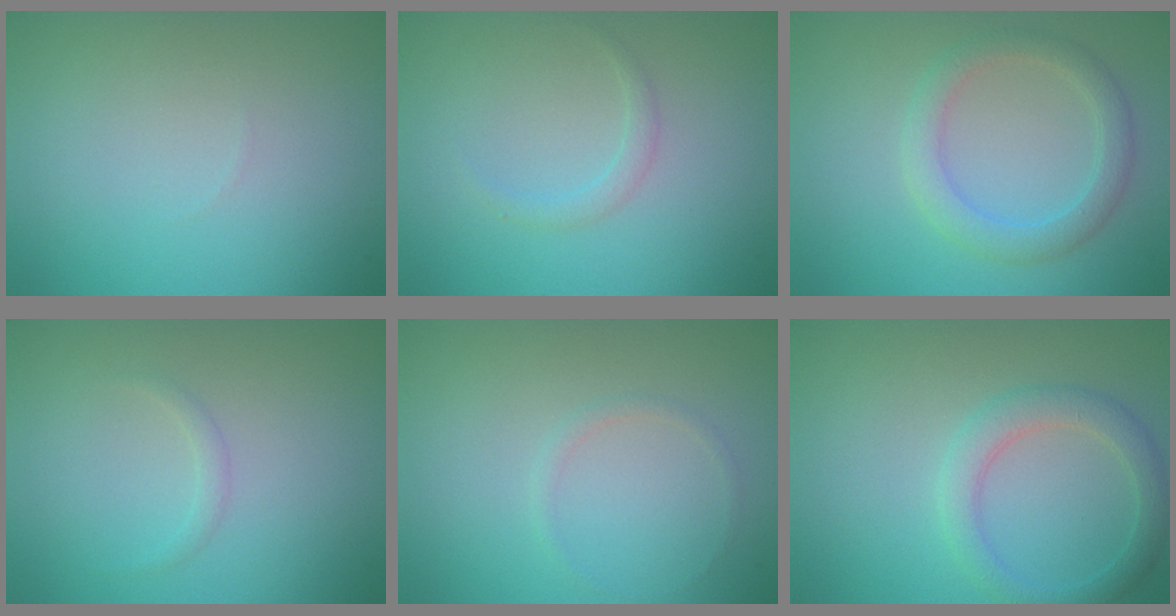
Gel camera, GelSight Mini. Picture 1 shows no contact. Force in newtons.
{"total": 1.0, "press": 1.0, "slide": 0.1}
{"total": 2.9, "press": 2.9, "slide": 0.4}
{"total": 0.7, "press": 0.7, "slide": 0.0}
{"total": 0.7, "press": 0.7, "slide": 0.1}
{"total": 2.8, "press": 2.8, "slide": 0.1}